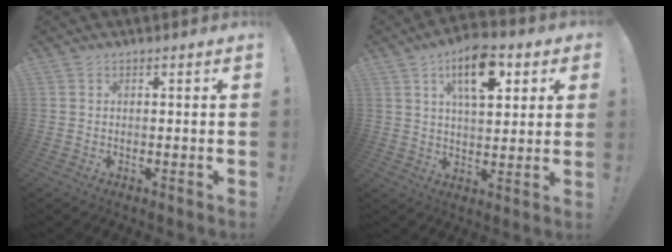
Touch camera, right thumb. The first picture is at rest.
{"total": 14.1, "force": [6.1, 7.0, 10.6], "torque": [-0.150, -0.013, 0.103]}